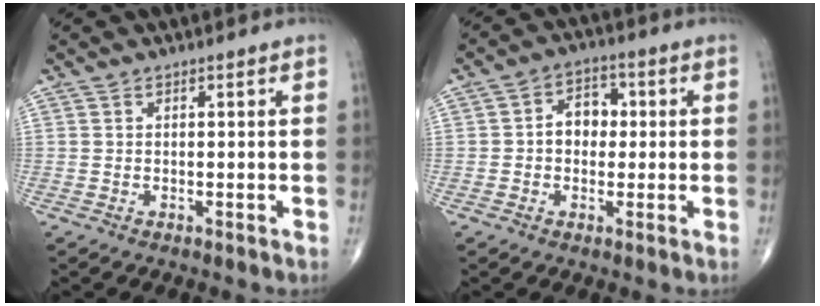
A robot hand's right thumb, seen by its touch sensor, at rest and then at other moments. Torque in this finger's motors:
{"motor_torque": [0.89, 0.83, 0.40, -0.16, 0.03]}